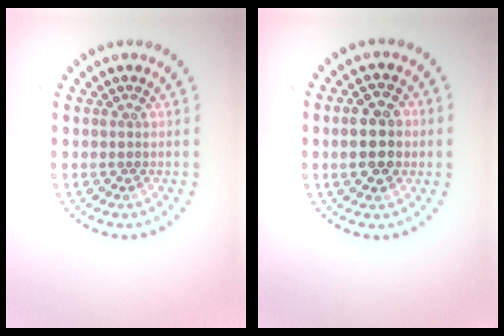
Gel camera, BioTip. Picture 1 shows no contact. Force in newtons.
{"total": 4.5, "press": 4.5, "slide": 0.1}